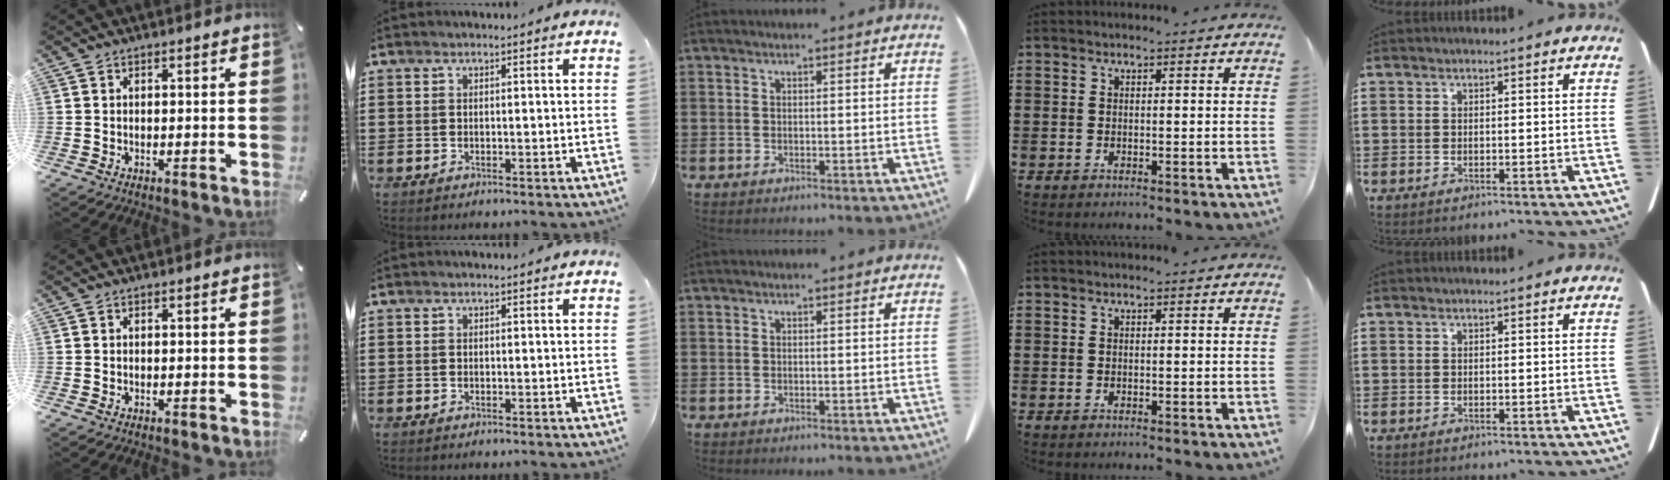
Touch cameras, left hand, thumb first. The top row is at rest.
{}